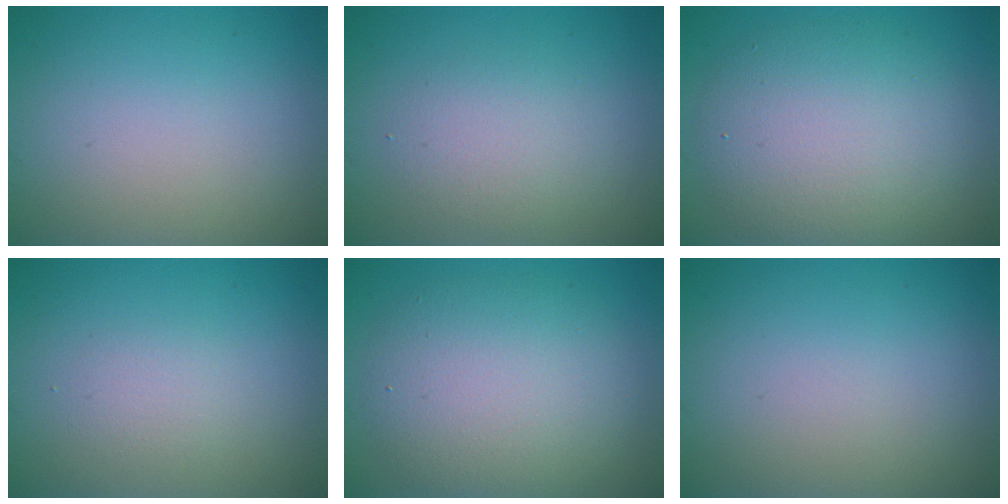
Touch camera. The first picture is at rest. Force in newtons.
{"total": 2.6, "press": 2.6, "slide": 0.1}
{"total": 7.1, "press": 7.1, "slide": 0.6}
{"total": 1.3, "press": 1.3, "slide": 0.1}
{"total": 6.6, "press": 6.6, "slide": 0.5}
{"total": 0.0}